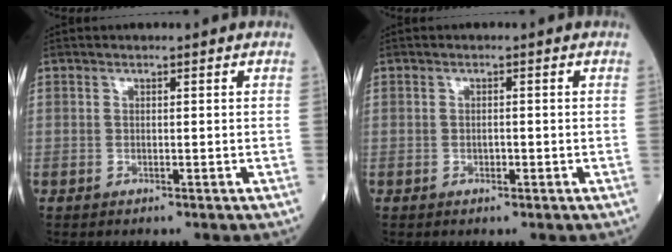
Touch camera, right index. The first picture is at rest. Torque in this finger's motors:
{"motor_torque": [-0.02, -0.02, -0.03, -0.01]}